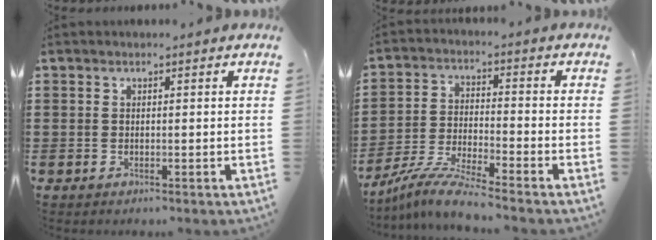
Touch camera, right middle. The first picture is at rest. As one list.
[{"total": 6.9, "force": [-6.2, -0.3, 2.9], "torque": [-0.072, -0.016, -0.123]}]